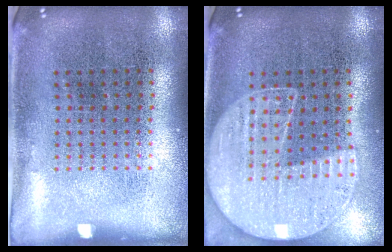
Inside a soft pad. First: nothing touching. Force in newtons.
{"total": 1.3, "press": 1.3, "slide": 0.2}